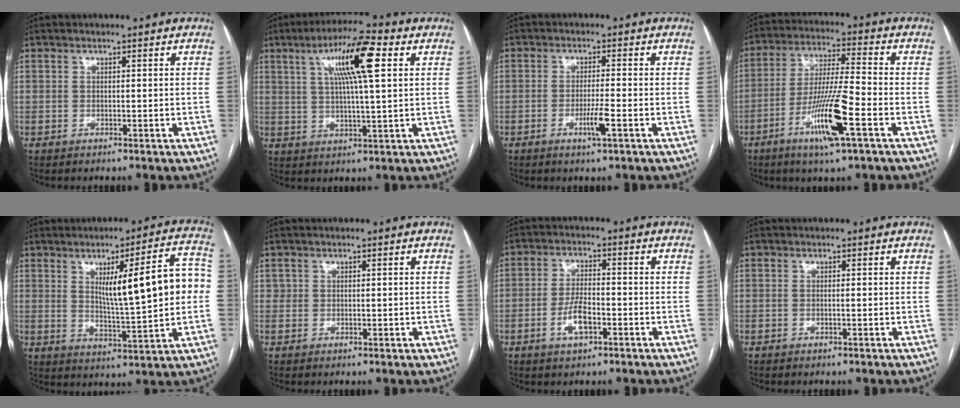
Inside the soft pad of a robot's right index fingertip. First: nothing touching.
{"total": 11.3, "force": [3.9, 0.9, 10.5], "torque": [-0.183, 0.017, 0.064]}
{"total": 3.6, "force": [-1.5, -0.2, 3.2], "torque": [-0.061, -0.006, -0.029]}
{"total": 12.2, "force": [-5.3, 0.2, 11.0], "torque": [-0.212, -0.015, -0.100]}
{"total": 14.3, "force": [1.9, 1.5, 14.1], "torque": [-0.199, 0.018, 0.034]}
{"total": 1.2, "force": [0.3, 1.1, 0.4], "torque": [-0.002, 0.006, 0.007]}
{"total": 5.3, "force": [-2.2, 1.9, 4.4], "torque": [-0.088, 0.005, -0.039]}
{"total": 0.0}